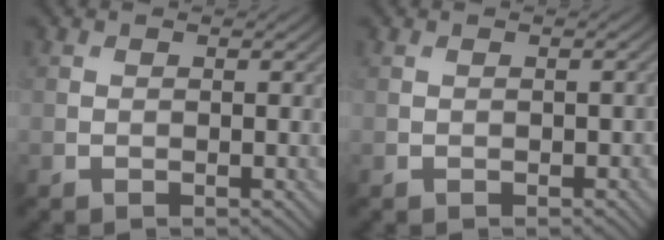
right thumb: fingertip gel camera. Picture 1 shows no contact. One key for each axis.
{"total": 0.8, "fx": -0.3, "fy": 0.5, "fz": 0.5, "tx": -0.002, "ty": -0.004, "tz": 0.000}